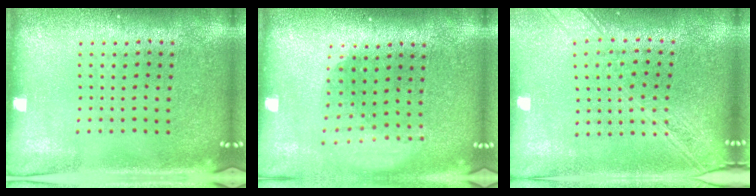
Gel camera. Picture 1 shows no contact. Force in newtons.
{"total": 1.8, "press": 1.4, "slide": 1.2}
{"total": 2.1, "press": 1.8, "slide": 1.1}